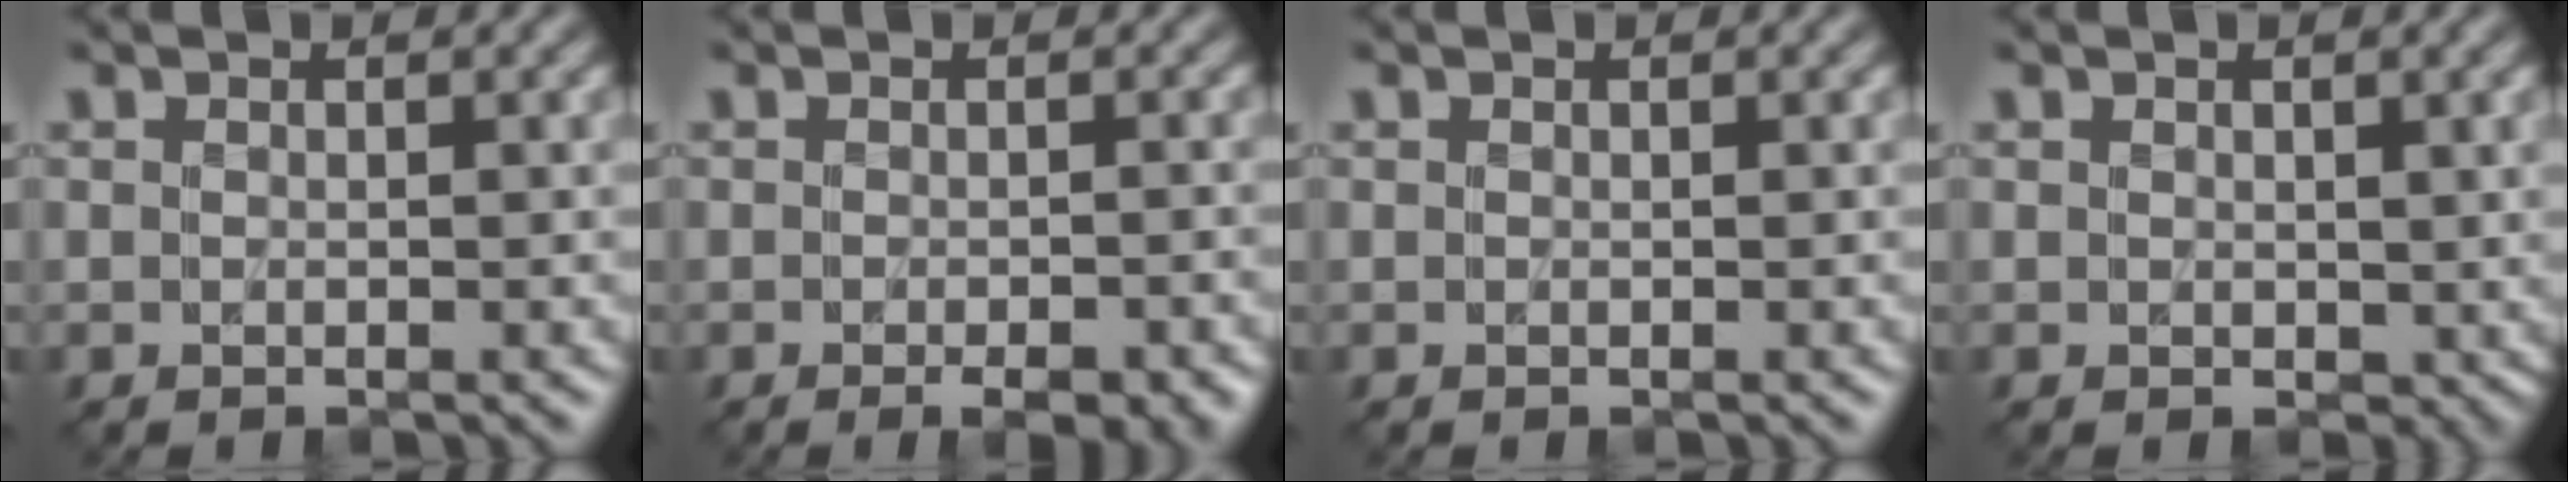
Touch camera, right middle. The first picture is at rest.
{"total": 3.7, "force": [-2.0, 1.3, 2.8], "torque": [-0.036, -0.002, -0.013]}
{"total": 0.0}
{"total": 1.5, "force": [0.7, 1.0, 0.8], "torque": [-0.013, -0.003, 0.015]}